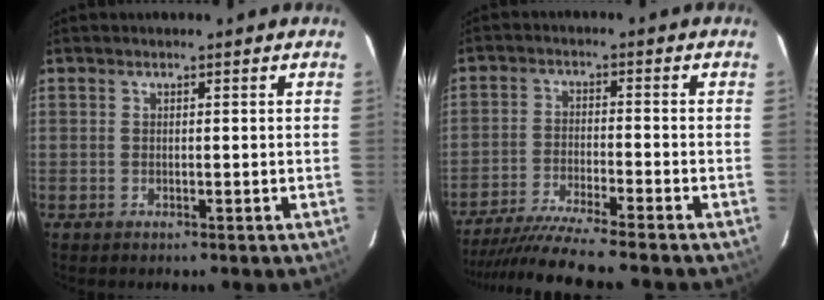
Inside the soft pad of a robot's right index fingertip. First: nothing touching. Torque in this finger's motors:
{"motor_torque": [1.10, -1.04, 0.40, 0.07]}